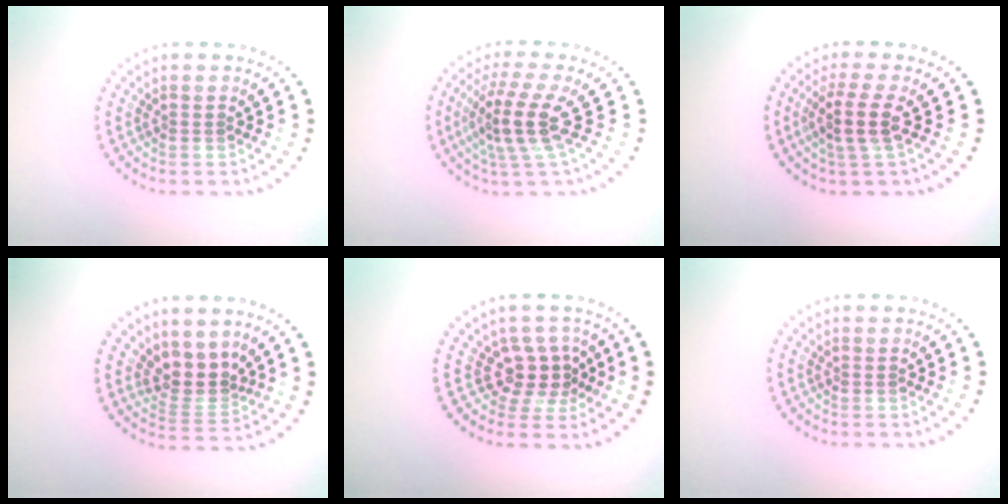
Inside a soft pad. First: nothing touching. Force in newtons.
{"total": 4.1, "press": 3.1, "slide": 2.7}
{"total": 2.8, "press": 2.3, "slide": 1.6}
{"total": 3.3, "press": 2.5, "slide": 2.2}
{"total": 2.9, "press": 2.2, "slide": 1.9}
{"total": 0.0}